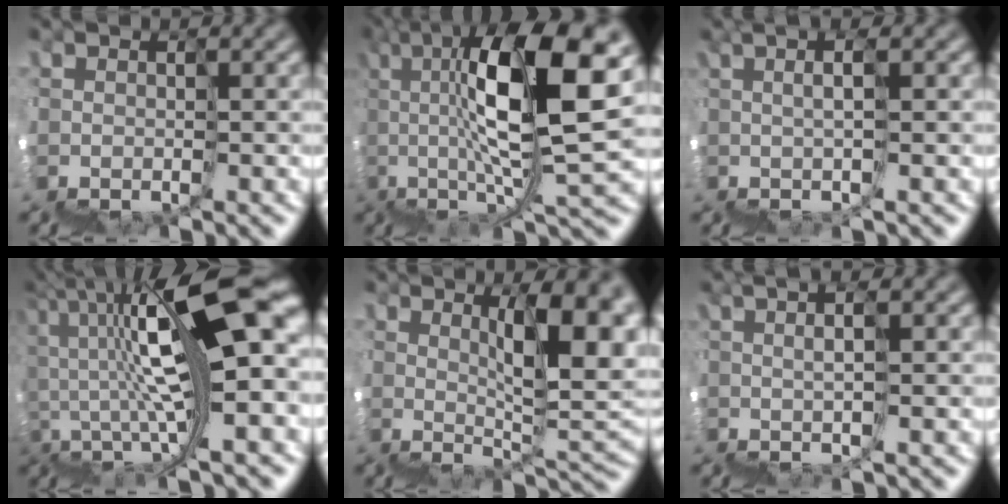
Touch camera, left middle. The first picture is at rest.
{"total": 8.8, "force": [4.4, -1.1, 7.5], "torque": [-0.105, 0.044, 0.079]}
{"total": 2.5, "force": [1.7, -1.9, -0.1], "torque": [0.034, 0.030, 0.037]}
{"total": 9.5, "force": [3.1, 0.6, 9.0], "torque": [-0.145, 0.053, 0.045]}
{"total": 7.3, "force": [4.8, 1.0, 5.4], "torque": [-0.065, 0.030, 0.085]}
{"total": 2.5, "force": [1.9, -1.7, 0.2], "torque": [0.020, 0.028, 0.045]}